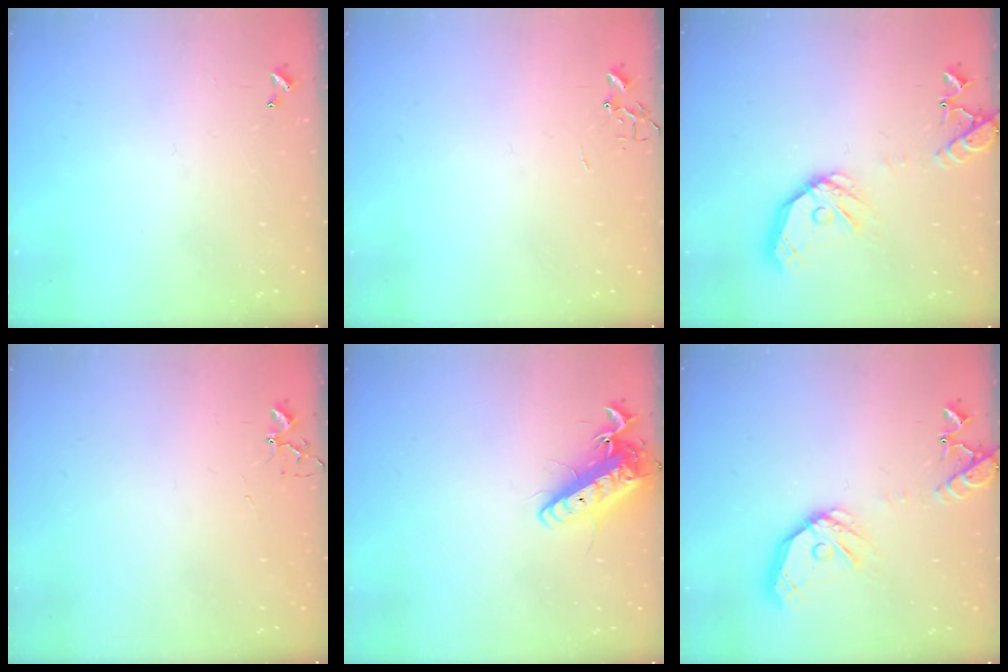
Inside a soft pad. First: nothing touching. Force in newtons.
{"total": 0.0}
{"total": 16.6, "press": 16.4, "slide": 2.7}
{"total": 4.2, "press": 4.2, "slide": 0.7}
{"total": 13.9, "press": 13.7, "slide": 2.5}
{"total": 16.6, "press": 16.4, "slide": 2.7}